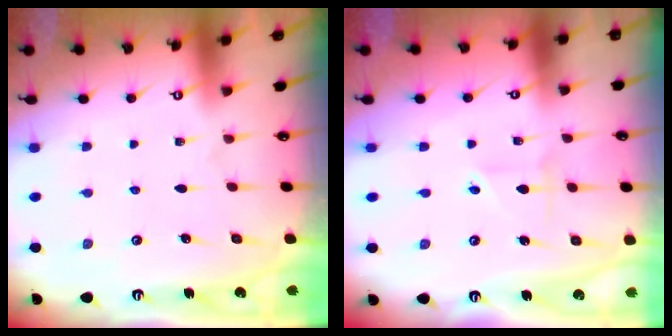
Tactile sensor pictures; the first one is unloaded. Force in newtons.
{"total": 2.2, "press": 2.1, "slide": 0.6}